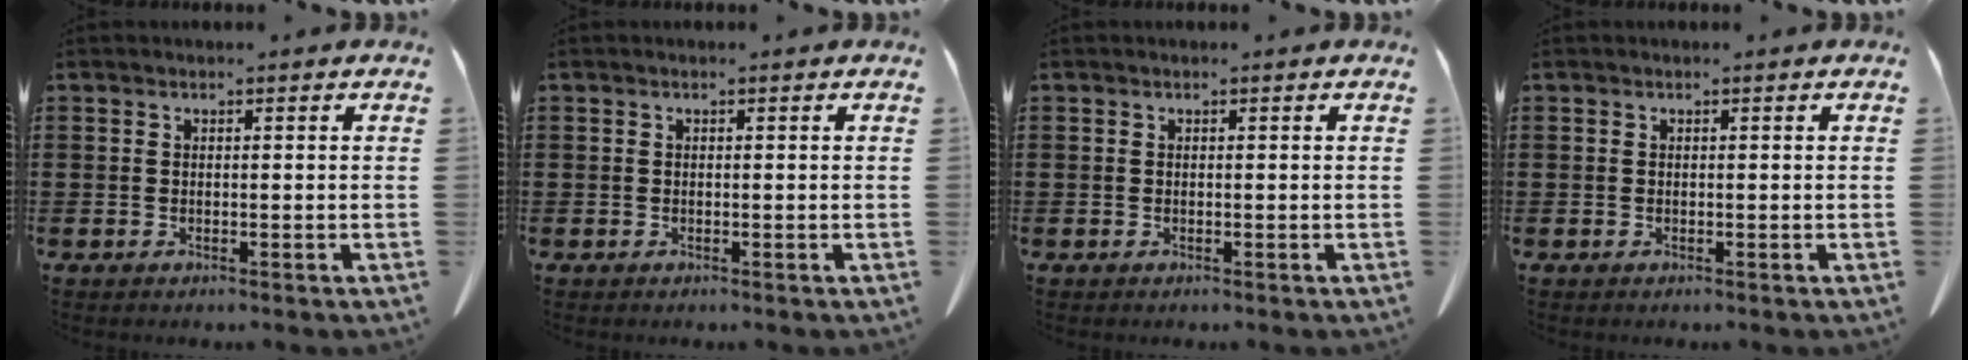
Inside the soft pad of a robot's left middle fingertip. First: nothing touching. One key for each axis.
{"total": 0.0}
{"total": 0.0}
{"total": 0.0}